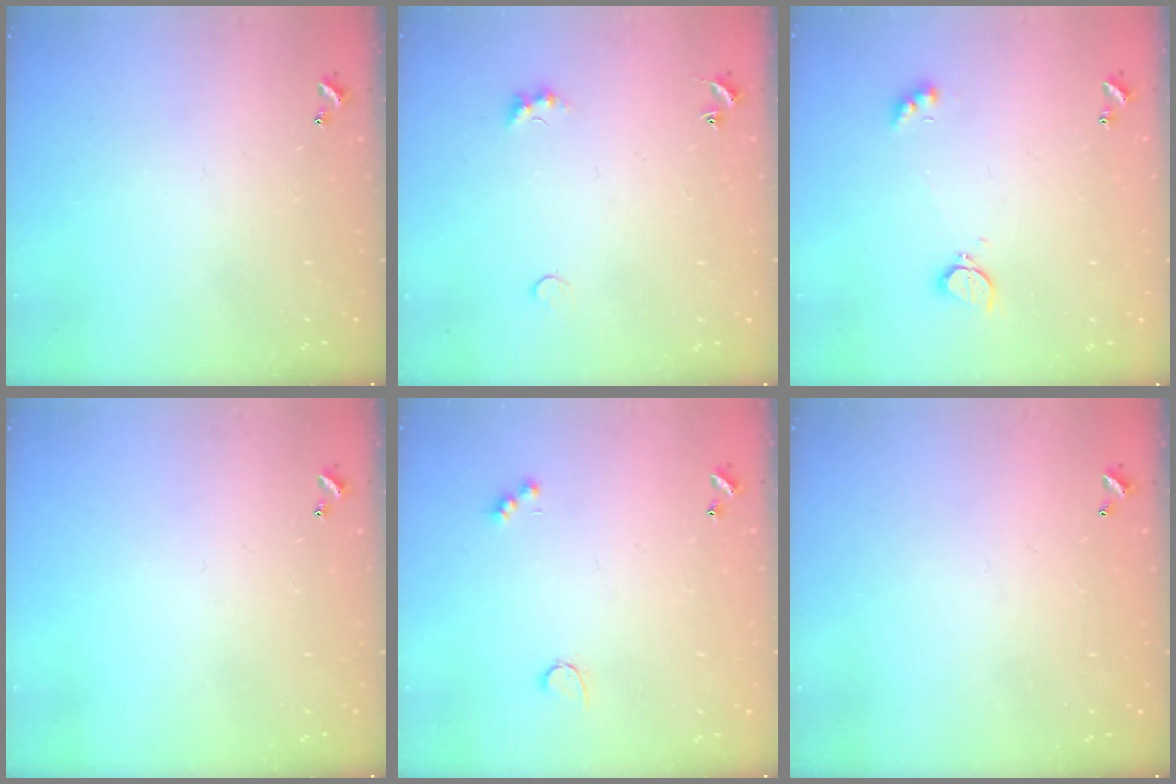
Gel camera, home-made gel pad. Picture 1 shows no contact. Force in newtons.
{"total": 1.9, "press": 1.9, "slide": 0.5}
{"total": 2.8, "press": 2.7, "slide": 0.6}
{"total": 0.0}
{"total": 2.6, "press": 2.5, "slide": 0.5}
{"total": 2.8, "press": 2.8, "slide": 0.1}